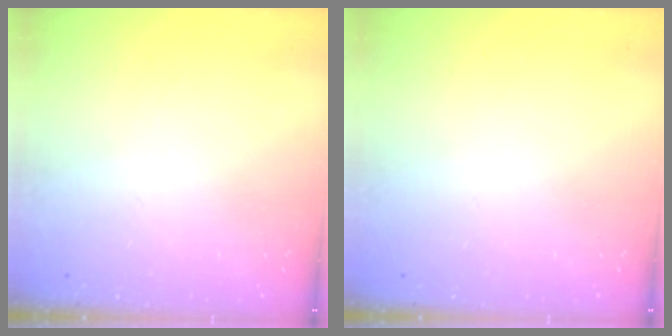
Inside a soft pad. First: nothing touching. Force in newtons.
{"total": 0.0}